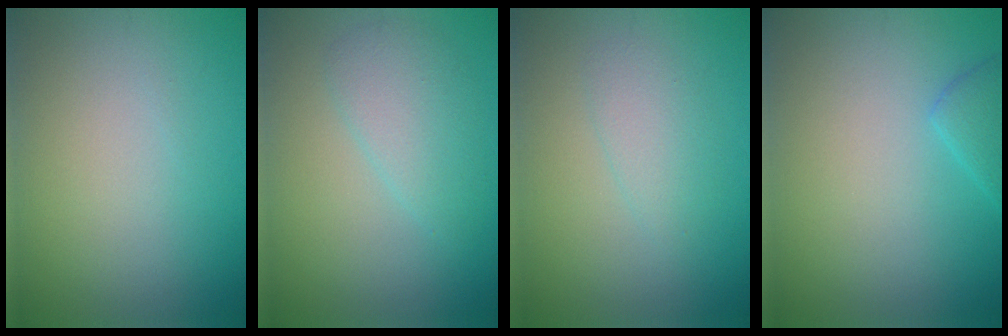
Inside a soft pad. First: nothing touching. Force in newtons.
{"total": 2.9, "press": 2.9, "slide": 0.2}
{"total": 1.8, "press": 1.8, "slide": 0.1}
{"total": 1.7, "press": 1.7, "slide": 0.1}